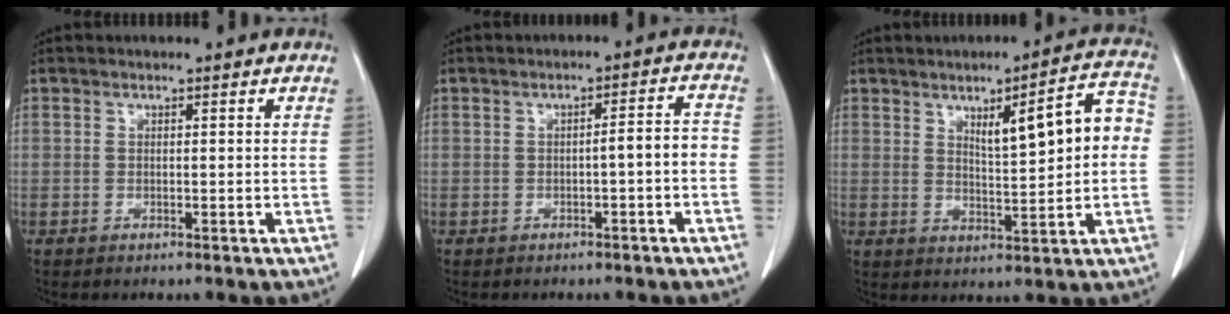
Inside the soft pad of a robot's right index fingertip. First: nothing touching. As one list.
[{"total": 3.5, "force": [-1.1, 0.4, 3.3], "torque": [-0.039, 0.013, -0.017]}, {"total": 10.1, "force": [1.7, 1.9, 9.7], "torque": [-0.134, 0.024, 0.028]}]